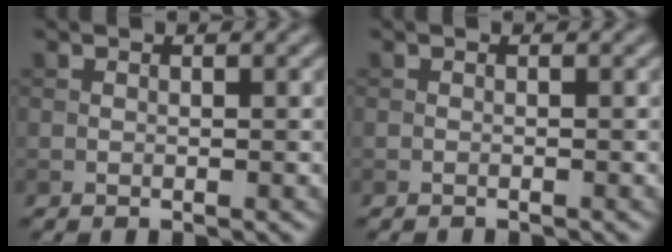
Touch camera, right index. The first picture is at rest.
{"total": 0.5, "force": [-0.5, 0.0, 0.0], "torque": [0.003, -0.001, -0.010]}